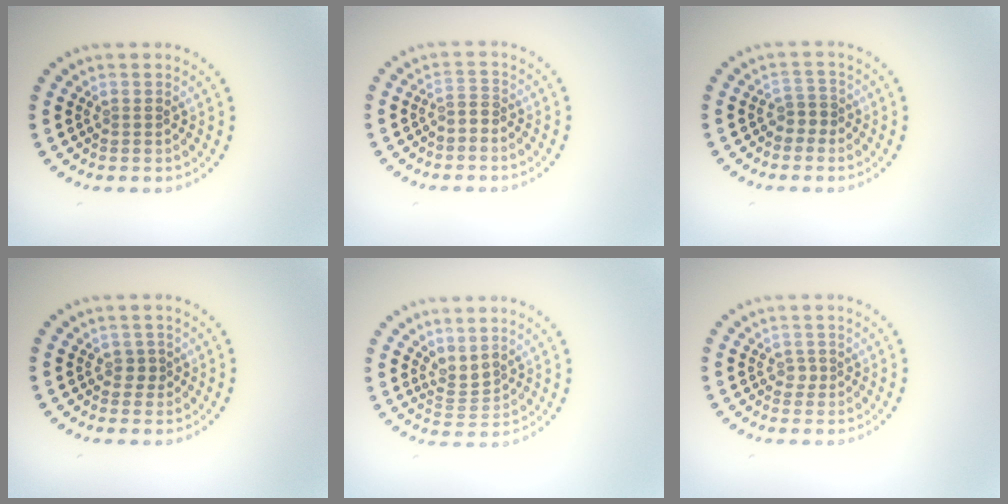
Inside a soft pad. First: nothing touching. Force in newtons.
{"total": 1.0, "press": 0.8, "slide": 0.7}
{"total": 1.6, "press": 1.3, "slide": 0.9}
{"total": 1.1, "press": 0.9, "slide": 0.7}
{"total": 1.9, "press": 1.4, "slide": 1.2}
{"total": 0.8, "press": 0.6, "slide": 0.5}